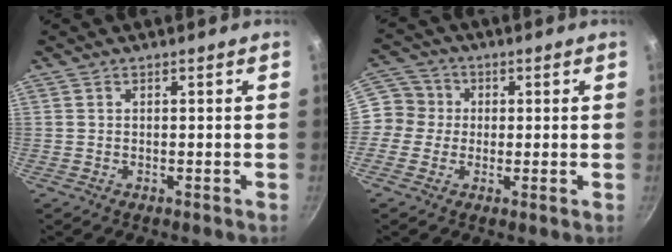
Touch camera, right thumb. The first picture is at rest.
{"total": 6.3, "force": [0.3, 6.1, 1.5], "torque": [0.009, 0.015, -0.015]}